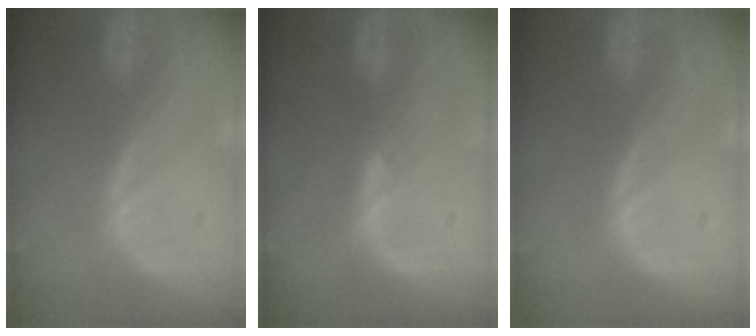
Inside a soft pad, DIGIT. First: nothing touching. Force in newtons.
{"total": 0.9, "press": 0.9, "slide": 0.3}
{"total": 0.0}